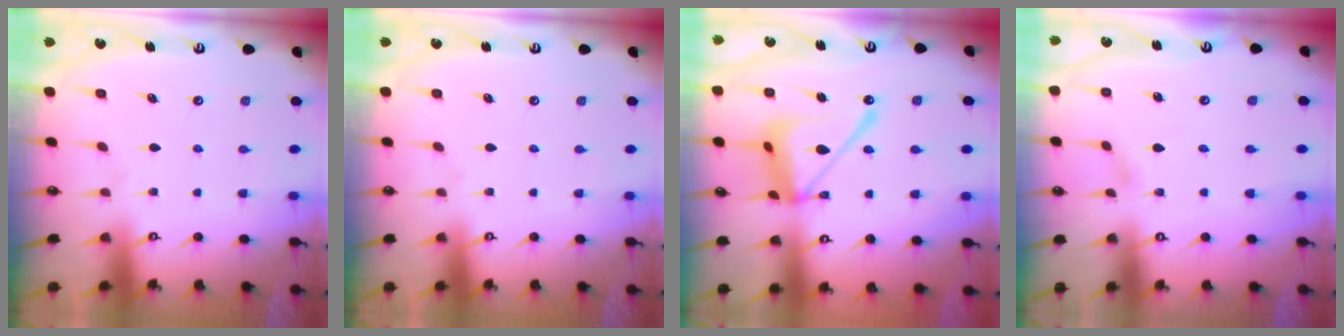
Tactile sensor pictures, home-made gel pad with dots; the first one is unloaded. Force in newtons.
{"total": 0.0}
{"total": 16.3, "press": 16.2, "slide": 1.6}
{"total": 2.7, "press": 2.7, "slide": 0.3}